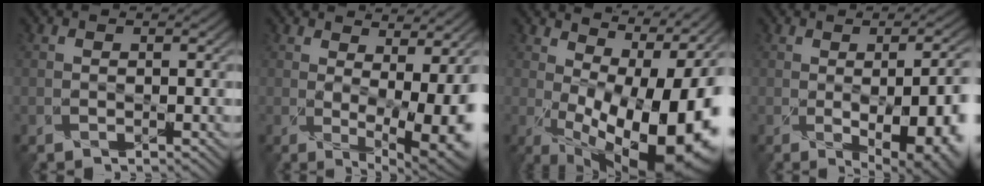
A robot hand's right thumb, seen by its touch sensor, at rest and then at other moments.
{"total": 9.6, "force": [-0.1, 4.5, 8.4], "torque": [-0.105, -0.017, 0.023]}
{"total": 15.2, "force": [-0.4, 8.8, 12.3], "torque": [-0.145, -0.033, 0.028]}
{"total": 14.1, "force": [-3.5, 7.1, 11.7], "torque": [-0.097, -0.011, -0.013]}